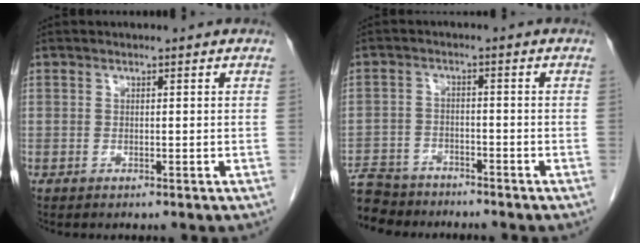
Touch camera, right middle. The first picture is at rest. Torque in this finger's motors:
{"motor_torque": [1.19, -0.95, 1.05, 0.21]}